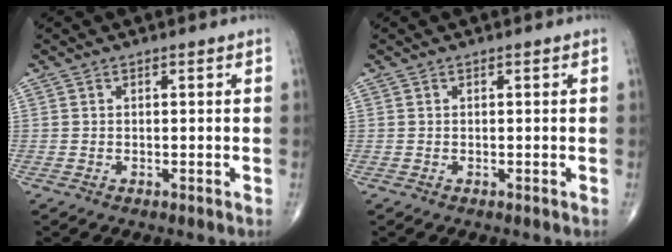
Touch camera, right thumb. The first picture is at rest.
{"total": 0.0}